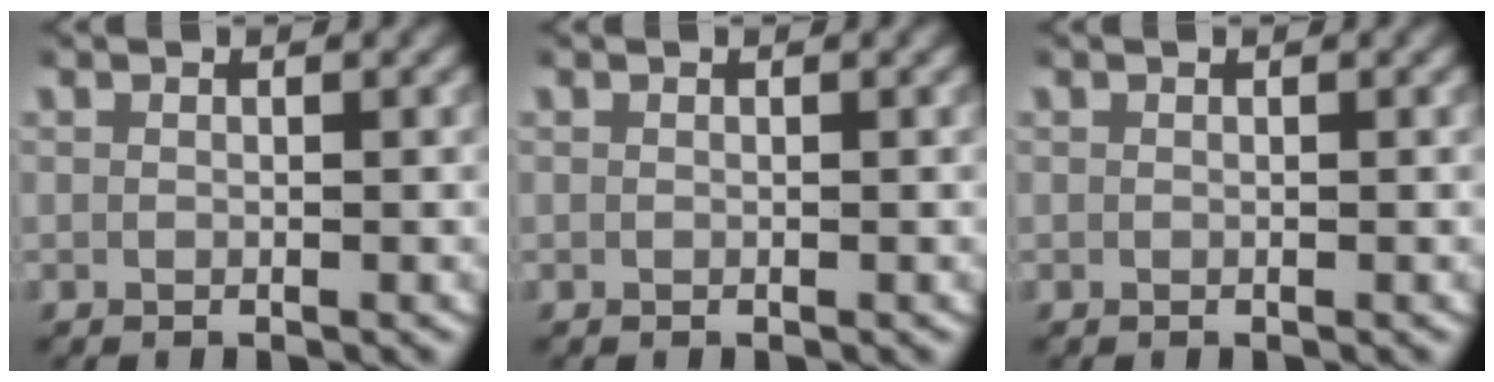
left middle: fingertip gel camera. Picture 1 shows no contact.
{"total": 0.0}
{"total": 0.0}